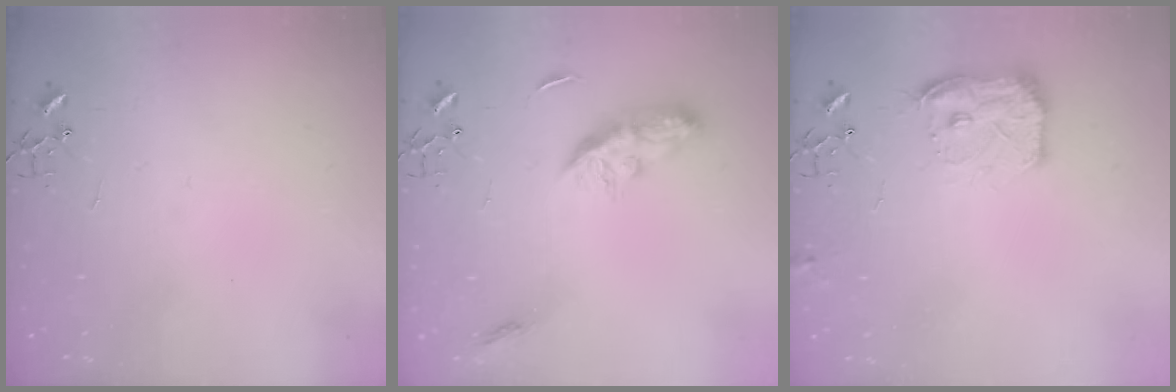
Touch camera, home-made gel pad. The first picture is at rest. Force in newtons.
{"total": 9.3, "press": 9.3, "slide": 0.3}
{"total": 12.6, "press": 12.6, "slide": 0.6}